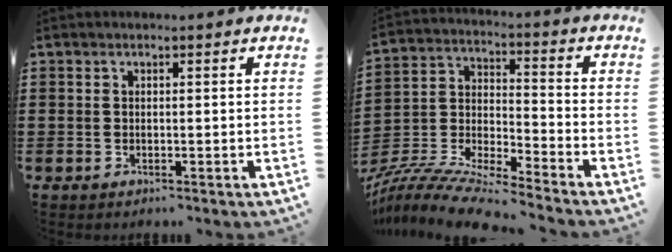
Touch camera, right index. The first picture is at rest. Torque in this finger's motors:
{"motor_torque": [0.85, 1.29, 0.02, 0.03]}